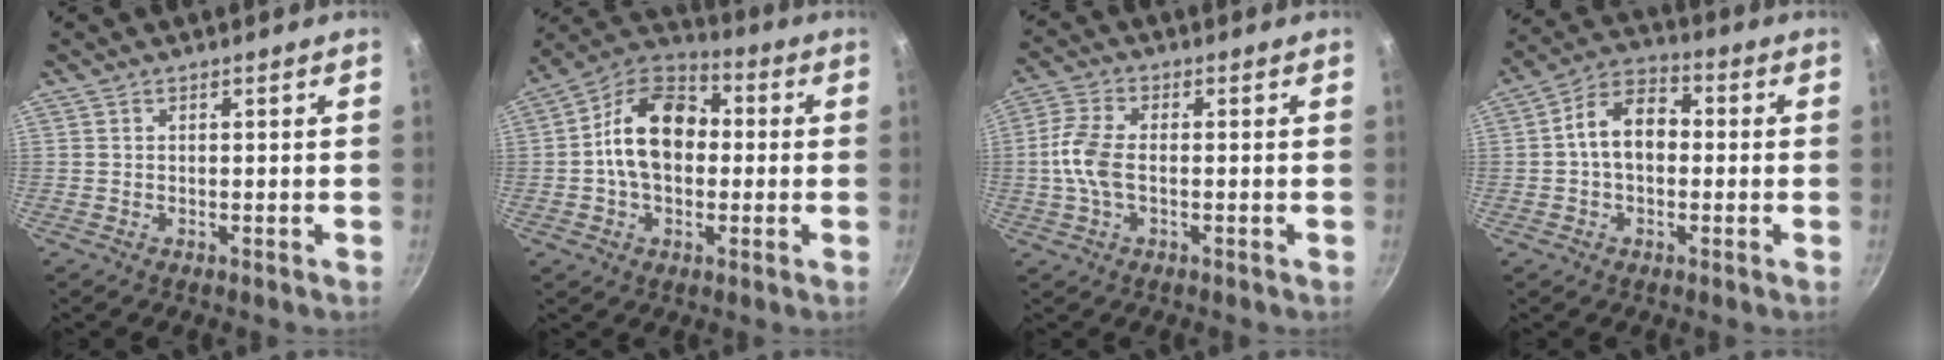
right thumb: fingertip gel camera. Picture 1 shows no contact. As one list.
[{"total": 15.3, "force": [0.2, 10.6, 11.1], "torque": [-0.152, 0.034, -0.018]}, {"total": 7.4, "force": [-0.8, 4.0, 6.1], "torque": [-0.132, 0.016, -0.025]}, {"total": 10.0, "force": [0.0, 6.8, 7.2], "torque": [-0.090, 0.034, -0.015]}]